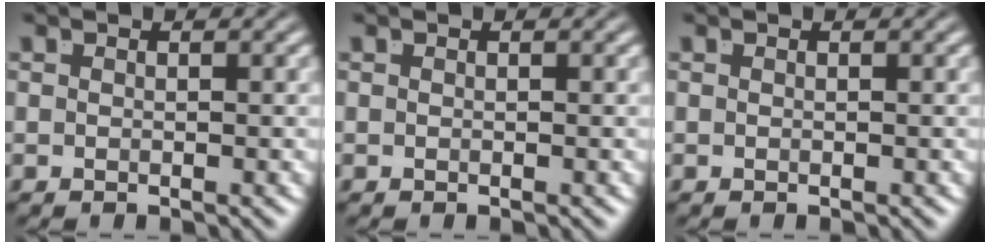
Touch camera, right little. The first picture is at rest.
{"total": 0.0}
{"total": 0.0}